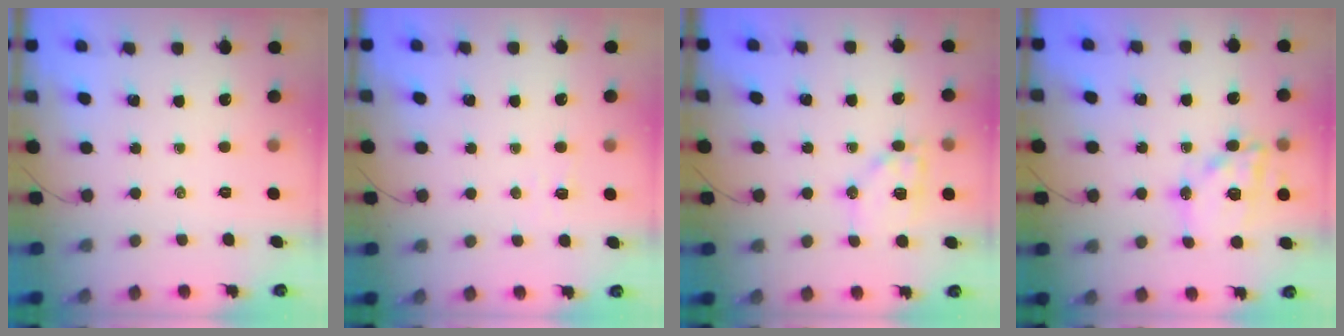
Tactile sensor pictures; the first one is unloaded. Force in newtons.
{"total": 1.6, "press": 1.6, "slide": 0.5}
{"total": 12.9, "press": 12.8, "slide": 1.8}
{"total": 15.6, "press": 15.2, "slide": 3.7}